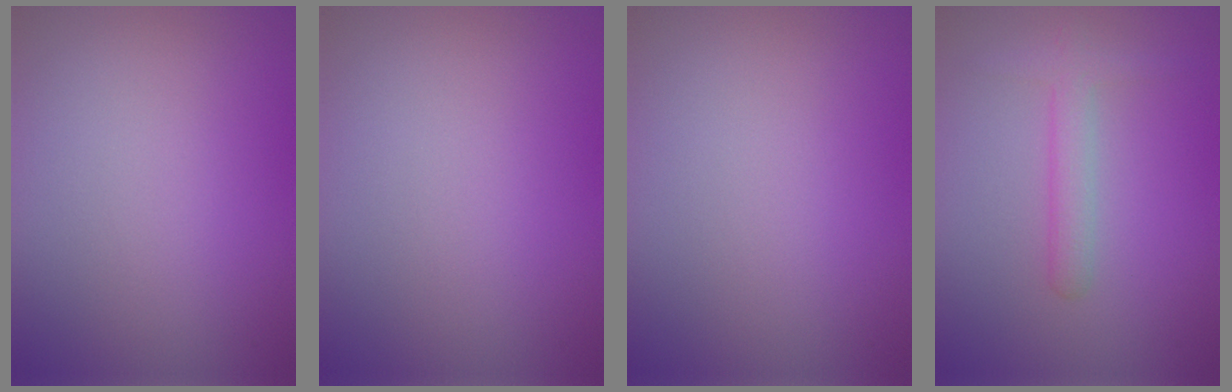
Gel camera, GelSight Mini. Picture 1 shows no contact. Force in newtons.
{"total": 0.0}
{"total": 0.0}
{"total": 2.2, "press": 2.2, "slide": 0.1}